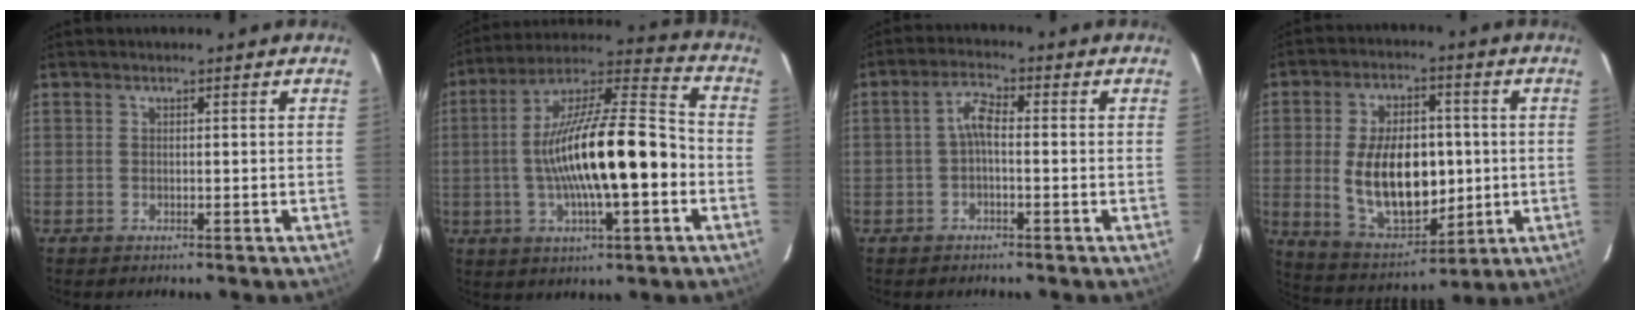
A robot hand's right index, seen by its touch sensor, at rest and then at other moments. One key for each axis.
{"total": 20.8, "fx": -3.3, "fy": 5.0, "fz": 19.9, "tx": -0.346, "ty": 0.015, "tz": -0.057}
{"total": 3.3, "fx": -0.7, "fy": 1.1, "fz": 3.1, "tx": -0.066, "ty": 0.013, "tz": -0.016}
{"total": 17.6, "fx": -0.5, "fy": 10.2, "fz": 14.4, "tx": -0.272, "ty": 0.003, "tz": 0.016}